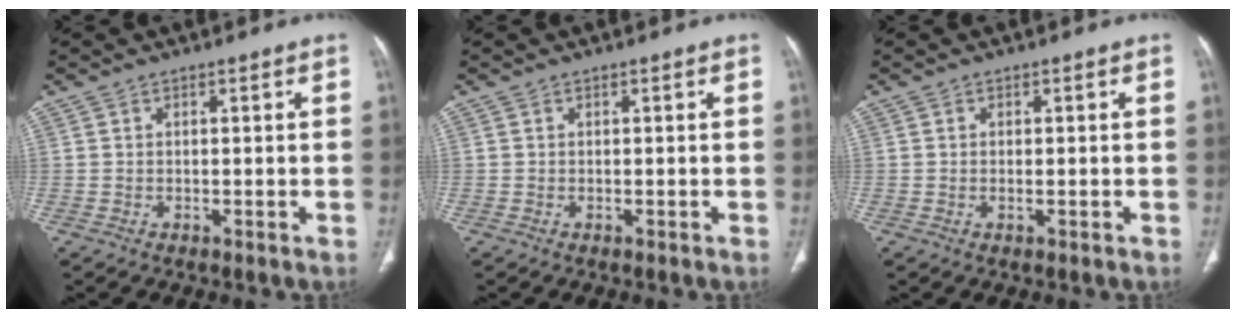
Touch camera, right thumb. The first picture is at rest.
{"total": 0.0}
{"total": 0.9, "force": [-0.2, 0.4, 0.8], "torque": [-0.021, 0.001, -0.002]}